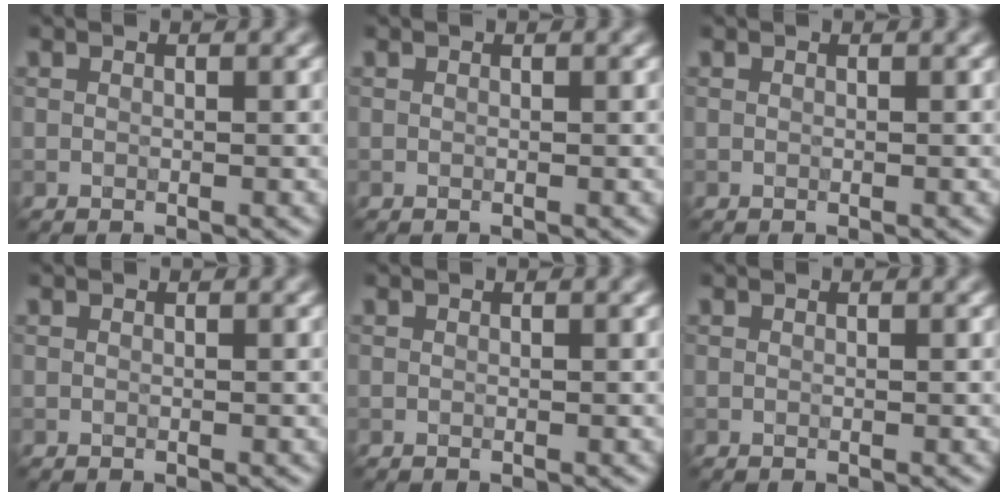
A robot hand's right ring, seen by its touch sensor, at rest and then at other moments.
{"total": 0.0}
{"total": 0.0}
{"total": 0.0}
{"total": 0.0}
{"total": 0.0}